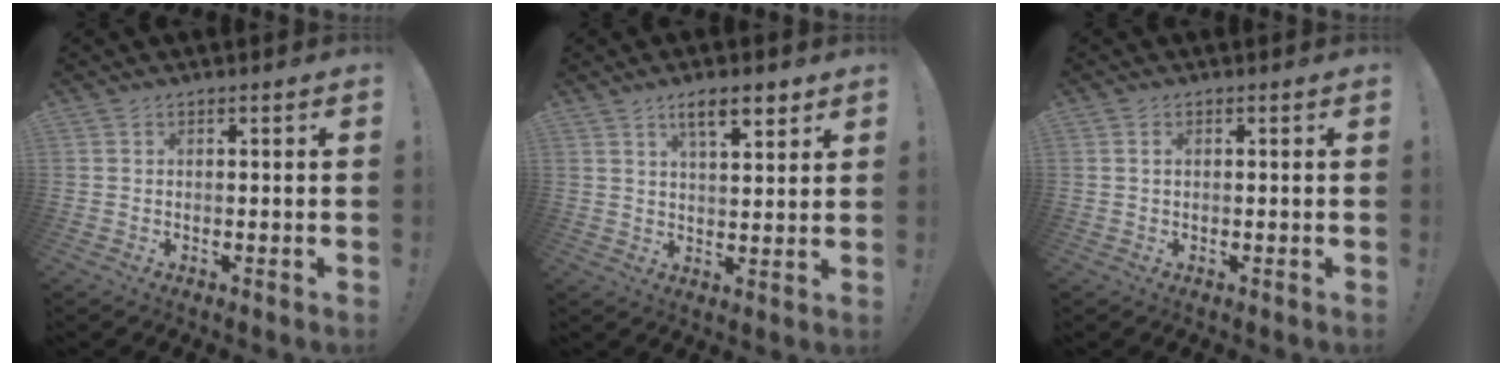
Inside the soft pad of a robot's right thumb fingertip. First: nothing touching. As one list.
[{"total": 8.2, "force": [5.0, 2.5, 6.0], "torque": [-0.084, -0.023, 0.081]}, {"total": 1.1, "force": [0.3, 0.6, 0.8], "torque": [-0.010, 0.000, 0.004]}]